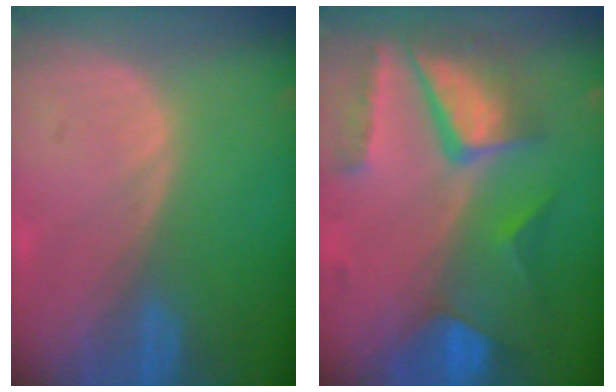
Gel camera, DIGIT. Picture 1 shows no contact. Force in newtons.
{"total": 10.3, "press": 8.8, "slide": 5.4}